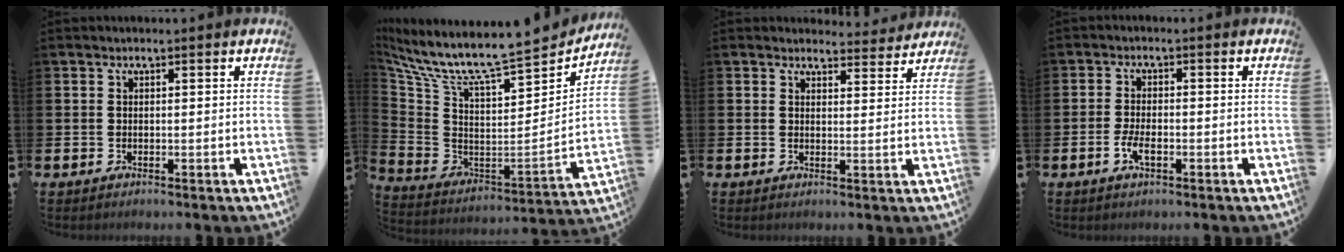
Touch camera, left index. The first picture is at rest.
{"total": 9.6, "force": [8.3, 1.7, 4.6], "torque": [-0.118, -0.072, 0.130]}
{"total": 3.3, "force": [3.2, 0.8, 0.0], "torque": [0.003, -0.020, 0.056]}
{"total": 2.7, "force": [-0.9, 1.1, 2.3], "torque": [-0.037, -0.001, -0.015]}